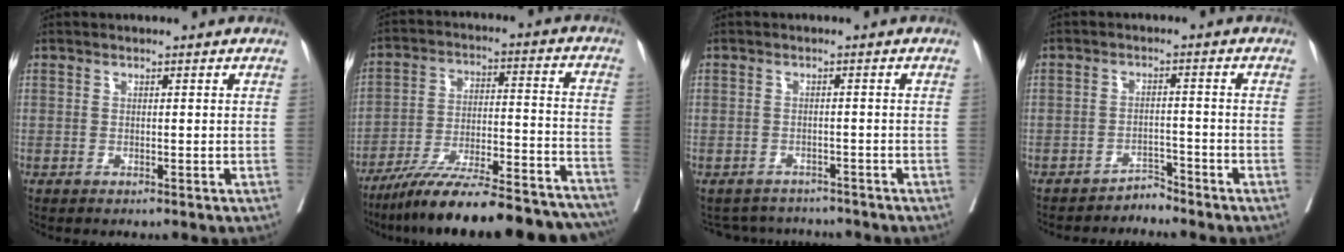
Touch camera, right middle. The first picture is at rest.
{"total": 25.7, "force": [-22.8, 2.7, 11.7], "torque": [-0.129, -0.003, -0.332]}
{"total": 5.4, "force": [-5.2, 1.2, -0.1], "torque": [-0.001, 0.007, -0.068]}
{"total": 2.4, "force": [-2.3, 0.1, -0.5], "torque": [0.019, -0.006, -0.038]}